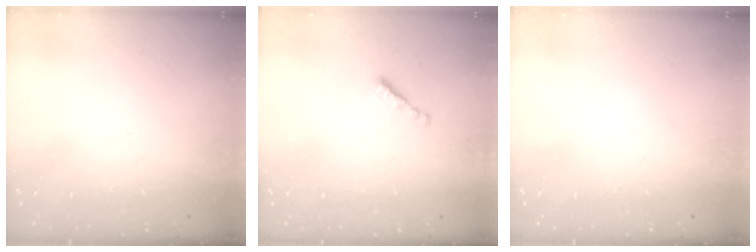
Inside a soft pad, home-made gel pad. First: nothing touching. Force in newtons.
{"total": 1.8, "press": 1.7, "slide": 0.6}
{"total": 0.0}